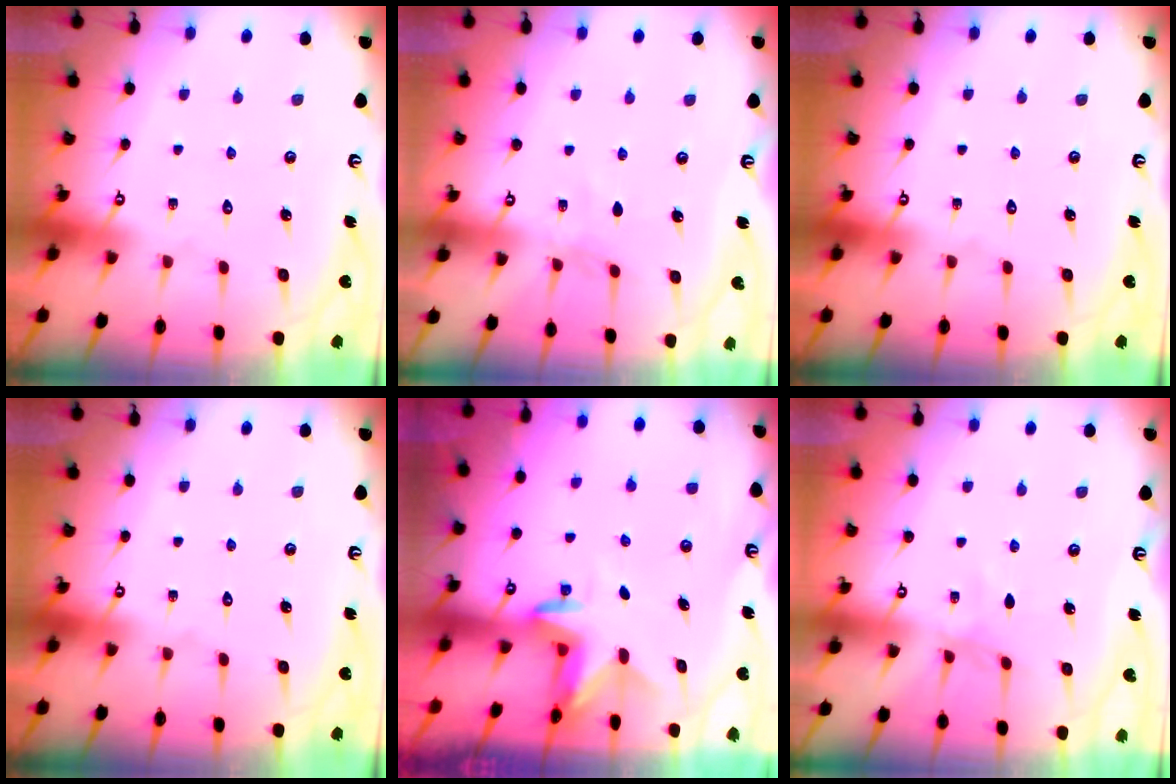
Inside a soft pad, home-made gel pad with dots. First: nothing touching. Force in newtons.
{"total": 3.8, "press": 3.8, "slide": 0.5}
{"total": 0.0}
{"total": 0.0}
{"total": 2.7, "press": 2.7, "slide": 0.2}
{"total": 3.8, "press": 3.8, "slide": 0.5}